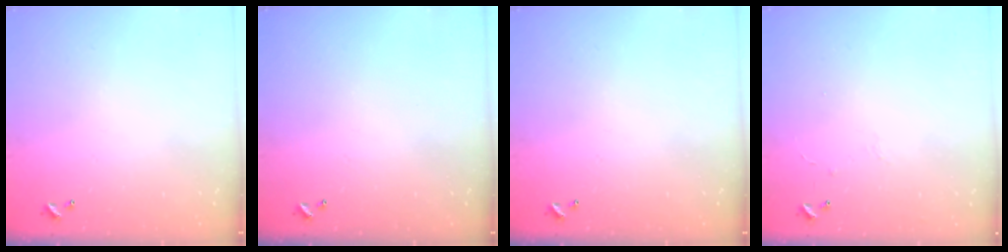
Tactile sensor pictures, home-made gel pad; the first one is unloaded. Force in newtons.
{"total": 0.0}
{"total": 0.0}
{"total": 0.9, "press": 0.7, "slide": 0.5}